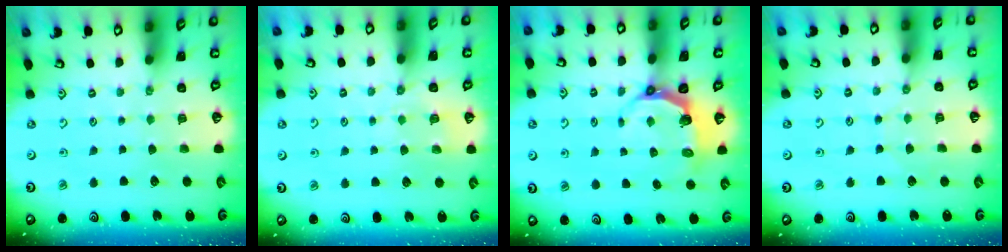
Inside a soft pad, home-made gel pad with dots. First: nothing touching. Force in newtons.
{"total": 5.4, "press": 5.3, "slide": 1.1}
{"total": 5.2, "press": 3.8, "slide": 3.5}
{"total": 3.3, "press": 3.2, "slide": 0.4}